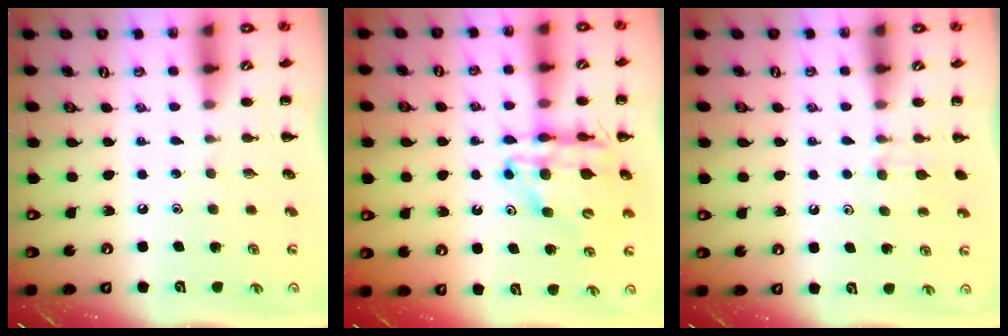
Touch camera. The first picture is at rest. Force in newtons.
{"total": 12.5, "press": 12.0, "slide": 3.6}
{"total": 6.2, "press": 5.9, "slide": 1.8}